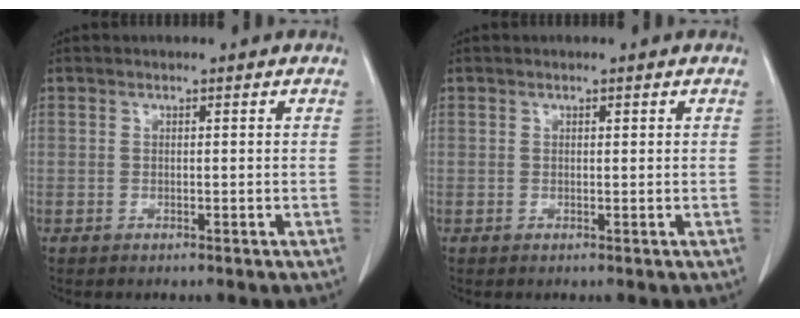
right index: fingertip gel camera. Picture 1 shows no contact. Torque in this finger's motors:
{"motor_torque": [-0.14, 0.20, 0.05, -0.01]}